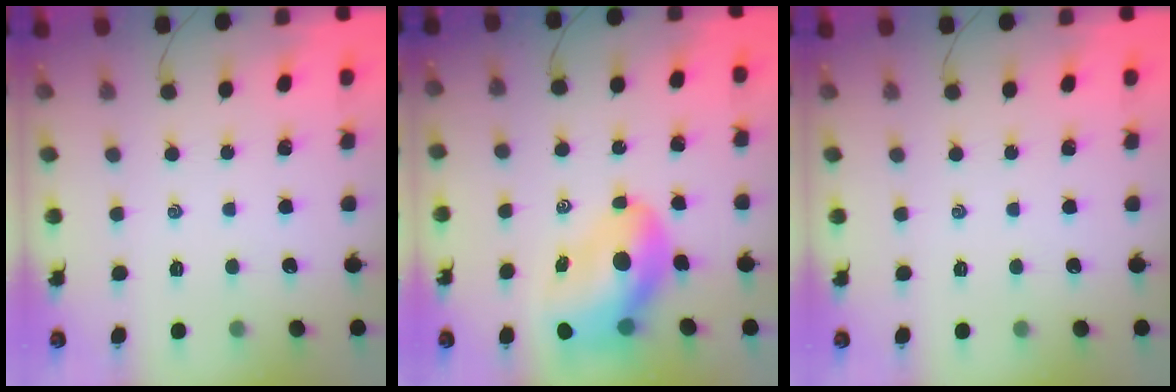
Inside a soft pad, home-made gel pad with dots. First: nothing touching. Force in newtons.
{"total": 12.7, "press": 12.1, "slide": 3.8}
{"total": 0.0}